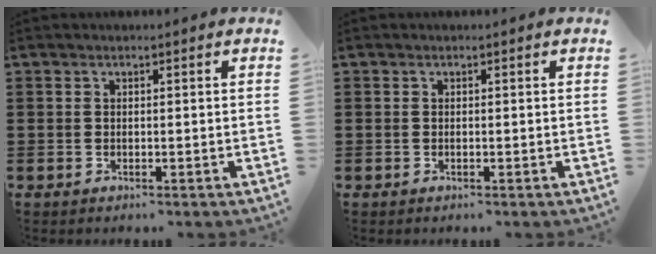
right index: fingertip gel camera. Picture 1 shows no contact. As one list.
[{"total": 0.0}]